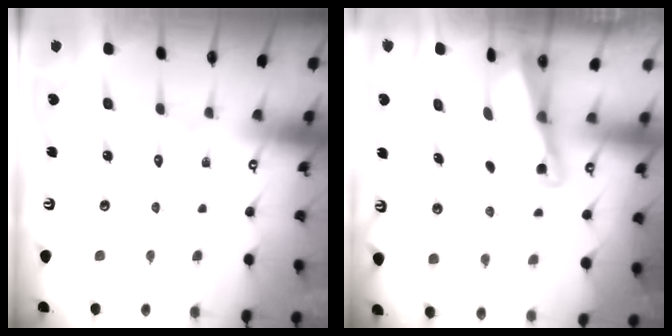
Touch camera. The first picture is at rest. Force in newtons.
{"total": 2.0, "press": 2.0, "slide": 0.4}